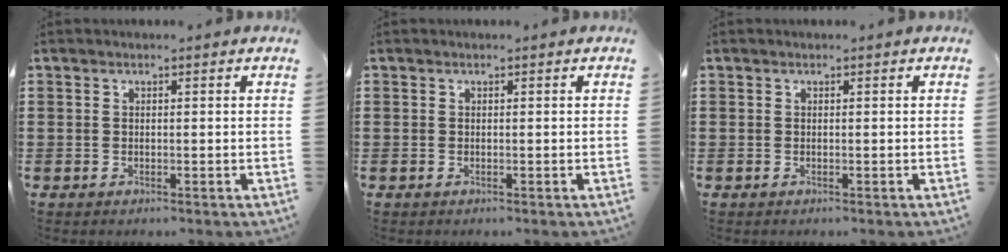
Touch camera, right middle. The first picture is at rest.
{"total": 0.0}
{"total": 0.0}